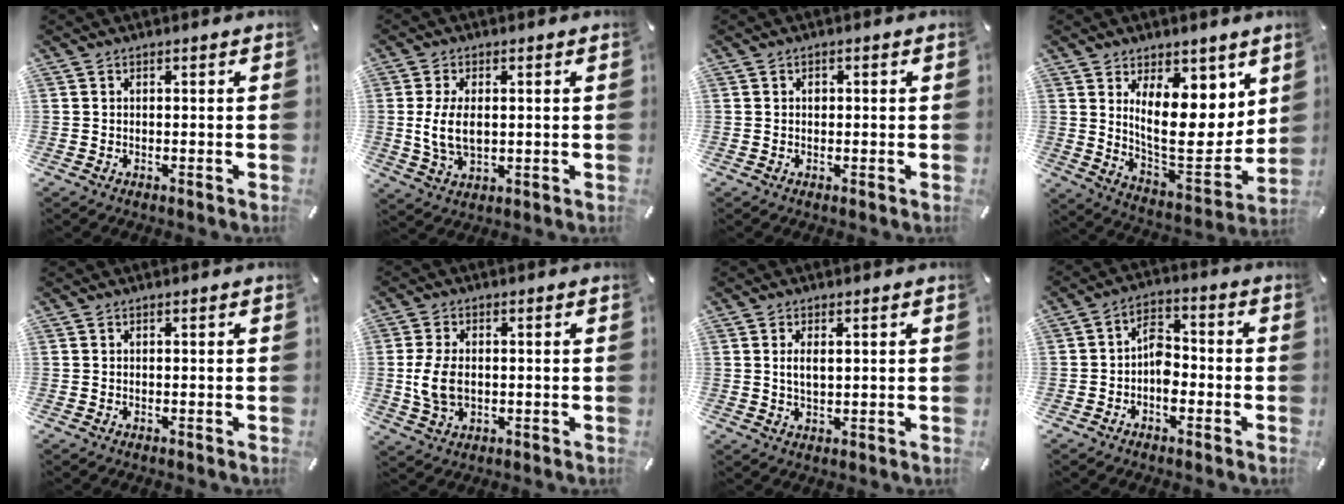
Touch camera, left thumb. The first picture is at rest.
{"total": 8.0, "force": [0.6, 4.6, 6.6], "torque": [-0.143, 0.001, 0.006]}
{"total": 0.9, "force": [0.1, 0.7, 0.6], "torque": [-0.013, 0.003, 0.000]}
{"total": 15.4, "force": [5.2, 8.7, 11.6], "torque": [-0.159, -0.062, 0.095]}
{"total": 0.0}
{"total": 8.0, "force": [-0.3, 5.3, 6.0], "torque": [-0.148, -0.001, -0.008]}
{"total": 3.6, "force": [0.8, 1.5, 3.2], "torque": [-0.058, 0.002, 0.011]}
{"total": 6.5, "force": [-2.4, 4.1, 4.4], "torque": [-0.085, 0.016, -0.042]}